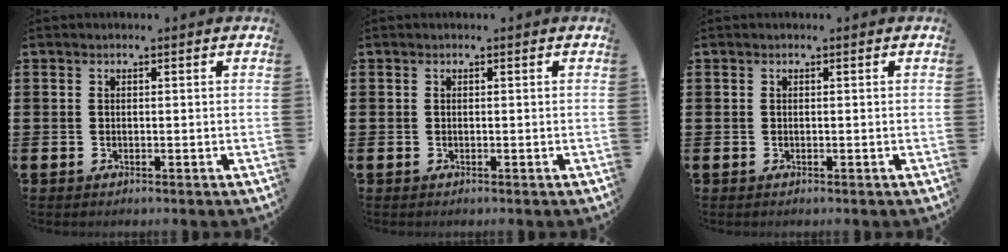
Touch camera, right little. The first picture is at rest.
{"total": 0.0}
{"total": 0.0}